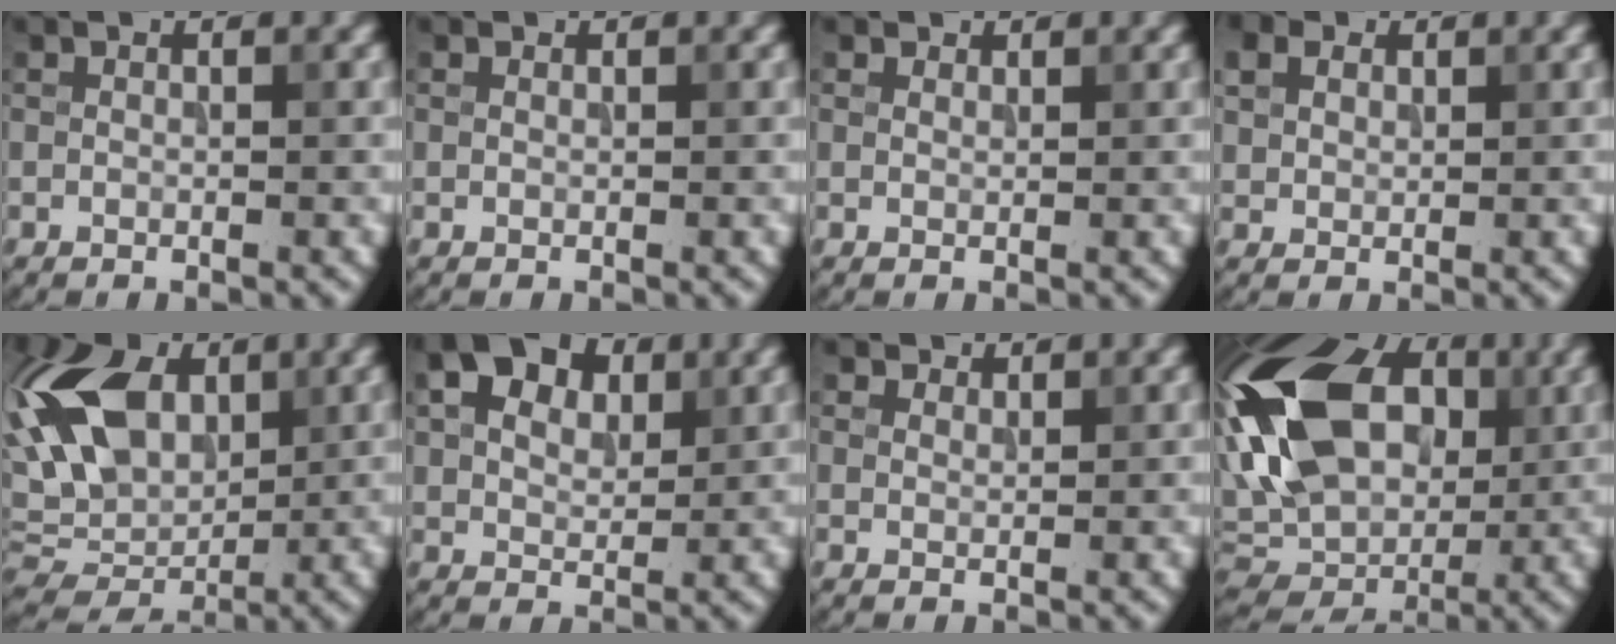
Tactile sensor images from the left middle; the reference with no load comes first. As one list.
[{"total": 0.0}, {"total": 1.0, "force": [0.9, 0.4, 0.1], "torque": [-0.003, -0.004, 0.009]}, {"total": 4.0, "force": [2.0, 3.0, 1.8], "torque": [-0.067, 0.015, 0.040]}, {"total": 12.3, "force": [3.0, 7.7, 9.1], "torque": [-0.197, 0.020, 0.037]}, {"total": 6.9, "force": [3.4, 4.3, 4.2], "torque": [-0.081, 0.016, 0.044]}, {"total": 1.8, "force": [1.6, 0.8, 0.3], "torque": [-0.011, -0.008, 0.027]}, {"total": 16.0, "force": [2.5, 10.7, 11.6], "torque": [-0.237, 0.030, 0.027]}]